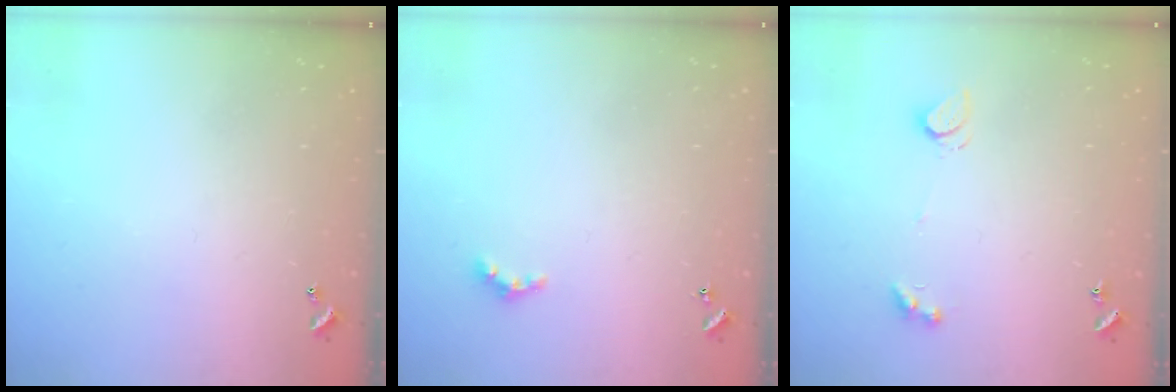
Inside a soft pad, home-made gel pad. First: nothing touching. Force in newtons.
{"total": 3.6, "press": 3.6, "slide": 0.6}
{"total": 1.4, "press": 1.2, "slide": 0.6}